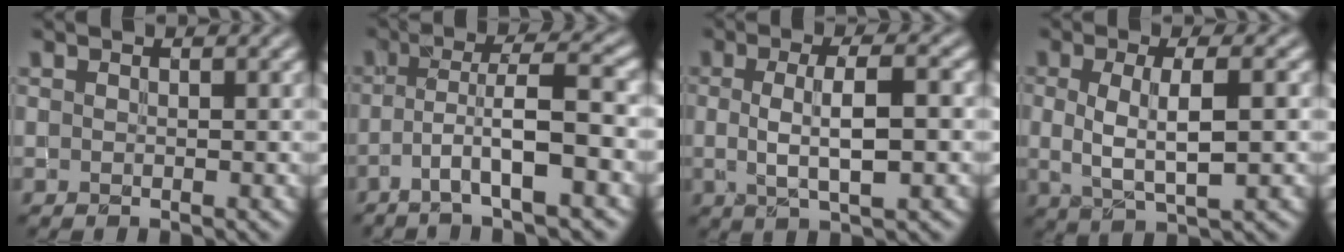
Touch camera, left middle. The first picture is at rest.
{"total": 5.9, "force": [-2.2, 0.9, 5.4], "torque": [-0.097, 0.010, -0.046]}
{"total": 5.2, "force": [0.0, 1.3, 5.0], "torque": [-0.088, 0.001, 0.000]}
{"total": 4.8, "force": [0.0, 1.5, 4.5], "torque": [-0.088, -0.002, 0.002]}